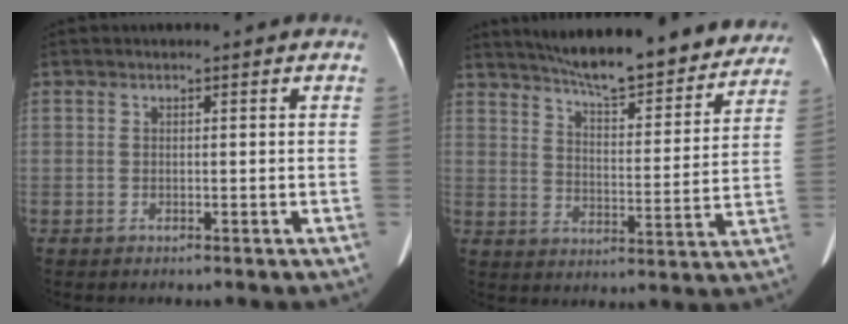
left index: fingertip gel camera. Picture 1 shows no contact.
{"total": 21.7, "force": [19.3, 4.1, 9.0], "torque": [-0.127, -0.011, 0.256]}